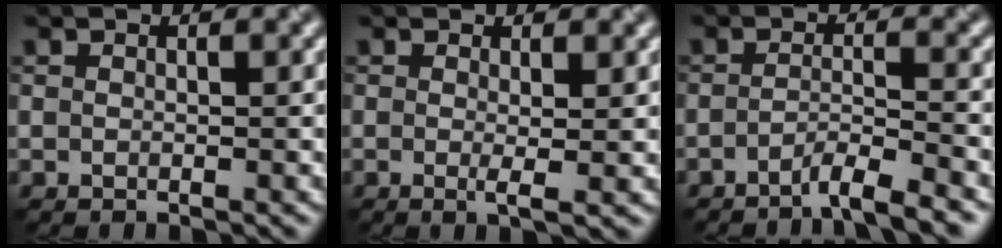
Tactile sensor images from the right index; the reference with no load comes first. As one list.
[{"total": 1.8, "force": [0.0, 0.2, 1.8], "torque": [-0.031, -0.009, -0.001]}, {"total": 3.2, "force": [-2.3, 0.3, 2.2], "torque": [-0.028, 0.003, -0.053]}]